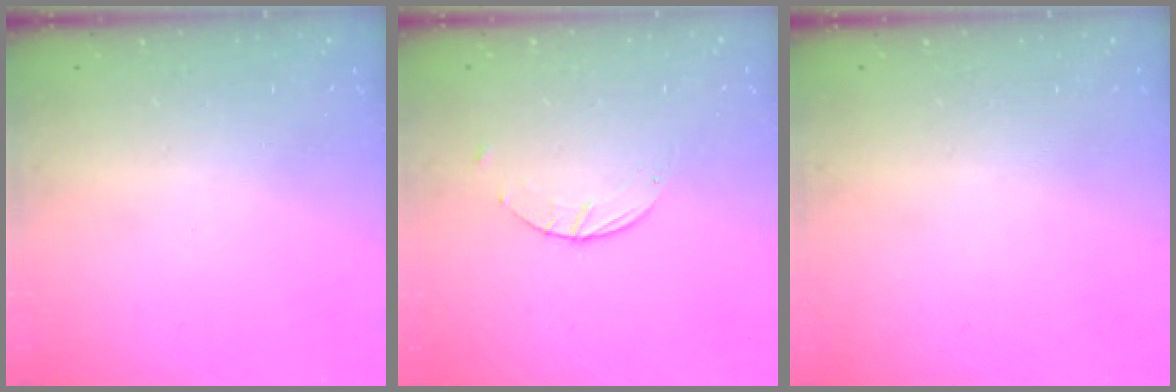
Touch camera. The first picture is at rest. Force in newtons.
{"total": 2.6, "press": 2.6, "slide": 0.4}
{"total": 0.0}